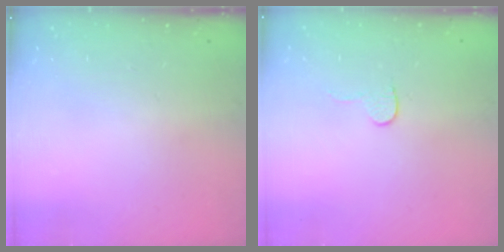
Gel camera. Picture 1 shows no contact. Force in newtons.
{"total": 4.0, "press": 4.0, "slide": 0.3}